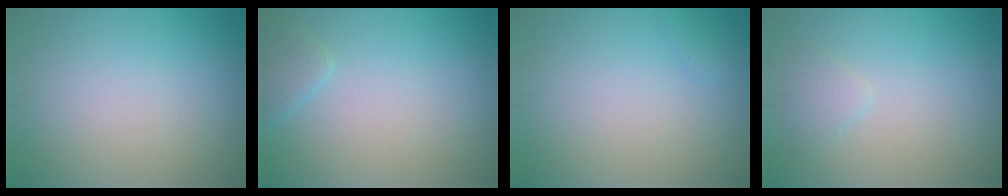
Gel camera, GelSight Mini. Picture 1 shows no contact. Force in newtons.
{"total": 1.5, "press": 1.5, "slide": 0.1}
{"total": 0.5, "press": 0.5, "slide": 0.0}
{"total": 1.2, "press": 1.2, "slide": 0.1}